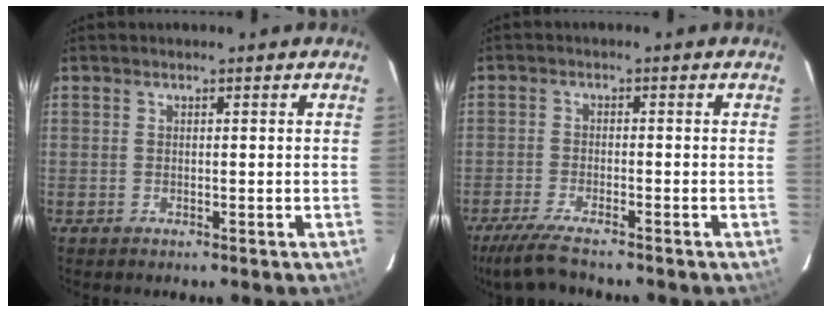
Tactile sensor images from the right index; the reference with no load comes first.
{"total": 7.1, "force": [-6.1, 0.6, 3.6], "torque": [-0.096, -0.023, -0.112]}